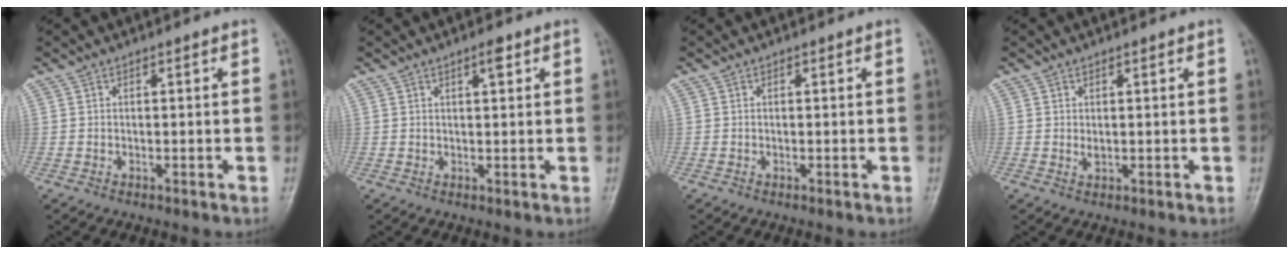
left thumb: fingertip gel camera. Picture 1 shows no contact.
{"total": 2.1, "force": [1.2, 0.6, 1.7], "torque": [-0.022, -0.004, 0.017]}
{"total": 0.0}
{"total": 1.8, "force": [0.7, 0.7, 1.5], "torque": [-0.022, -0.002, 0.013]}